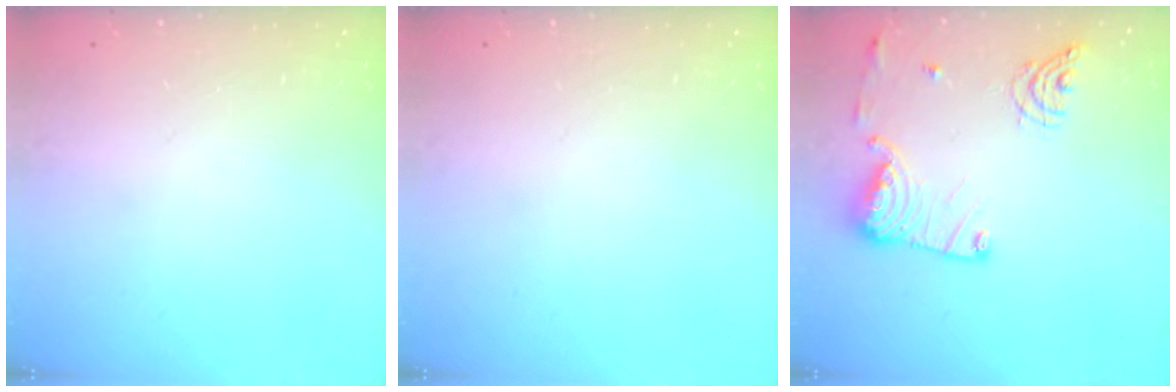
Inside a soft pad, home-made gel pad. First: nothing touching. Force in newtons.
{"total": 0.0}
{"total": 13.9, "press": 13.9, "slide": 0.8}